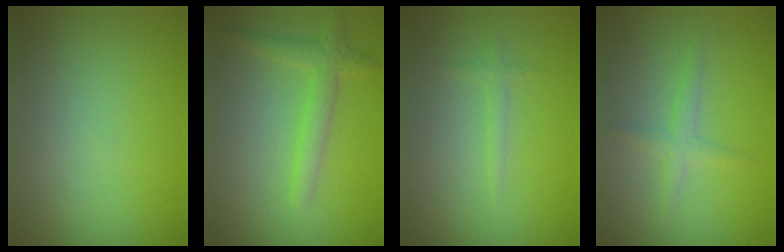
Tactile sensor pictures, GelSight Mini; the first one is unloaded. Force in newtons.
{"total": 2.4, "press": 2.4, "slide": 0.2}
{"total": 0.8, "press": 0.8, "slide": 0.0}
{"total": 1.6, "press": 1.6, "slide": 0.0}